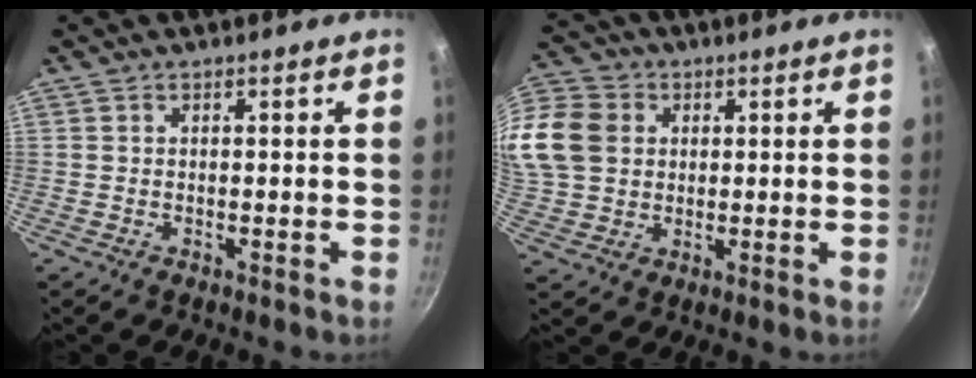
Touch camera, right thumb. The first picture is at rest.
{"total": 25.5, "force": [5.7, 21.2, 12.9], "torque": [-0.337, 0.063, 0.111]}